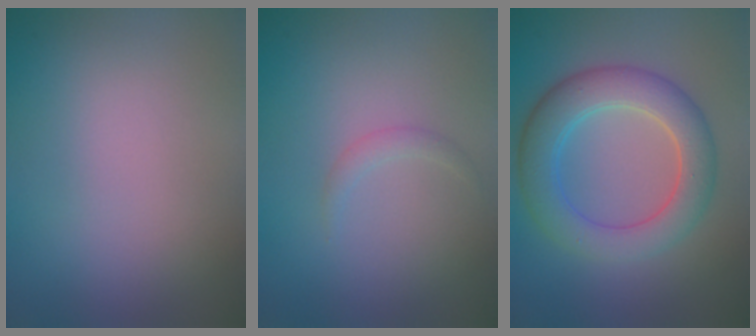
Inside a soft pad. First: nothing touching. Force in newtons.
{"total": 0.9, "press": 0.9, "slide": 0.0}
{"total": 6.1, "press": 6.1, "slide": 0.3}